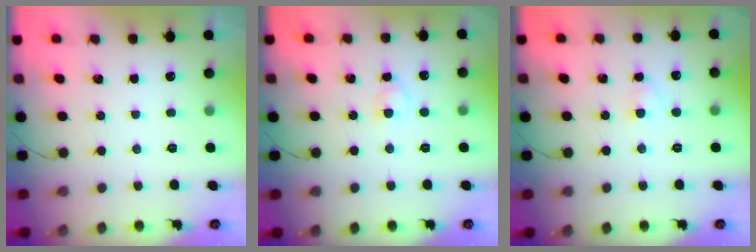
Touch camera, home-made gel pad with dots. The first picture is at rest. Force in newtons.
{"total": 2.8, "press": 2.6, "slide": 1.1}
{"total": 2.5, "press": 2.3, "slide": 1.1}